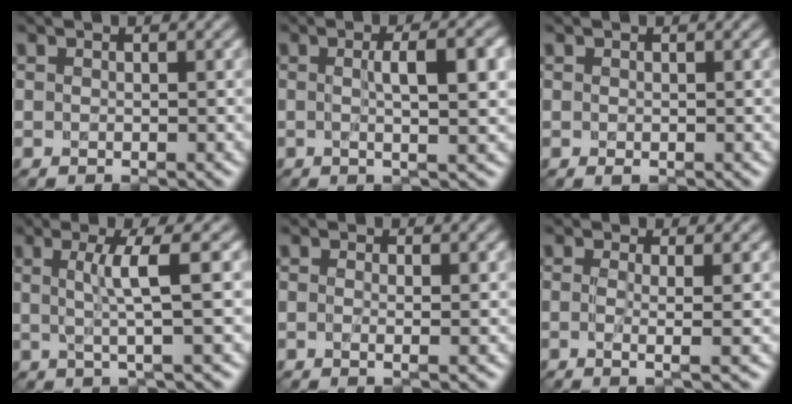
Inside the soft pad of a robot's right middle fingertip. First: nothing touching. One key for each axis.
{"total": 5.6, "fx": 0.5, "fy": 1.4, "fz": 5.4, "tx": -0.071, "ty": 0.008, "tz": 0.005}
{"total": 0.0}
{"total": 4.0, "fx": 0.5, "fy": 0.4, "fz": 3.9, "tx": -0.071, "ty": 0.003, "tz": 0.009}
{"total": 0.6, "fx": -0.1, "fy": -0.1, "fz": 0.6, "tx": -0.015, "ty": -0.003, "tz": -0.004}
{"total": 2.1, "fx": -0.2, "fy": 0.3, "fz": 2.1, "tx": -0.038, "ty": -0.005, "tz": -0.009}